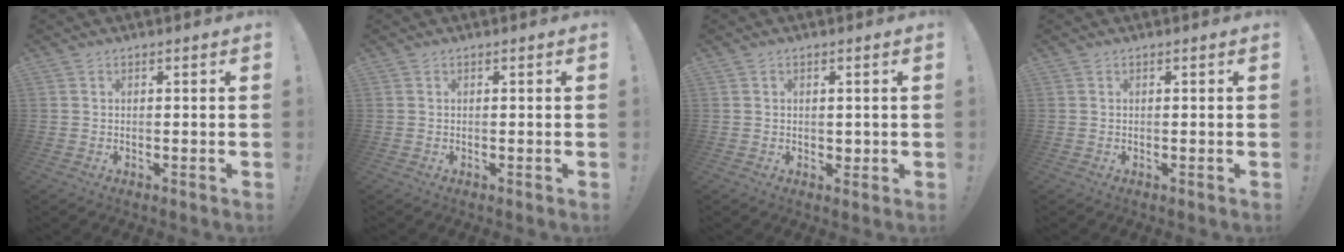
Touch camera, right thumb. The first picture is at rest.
{"total": 0.0}
{"total": 1.8, "force": [0.4, 1.7, 0.5], "torque": [0.007, -0.003, 0.005]}
{"total": 0.0}